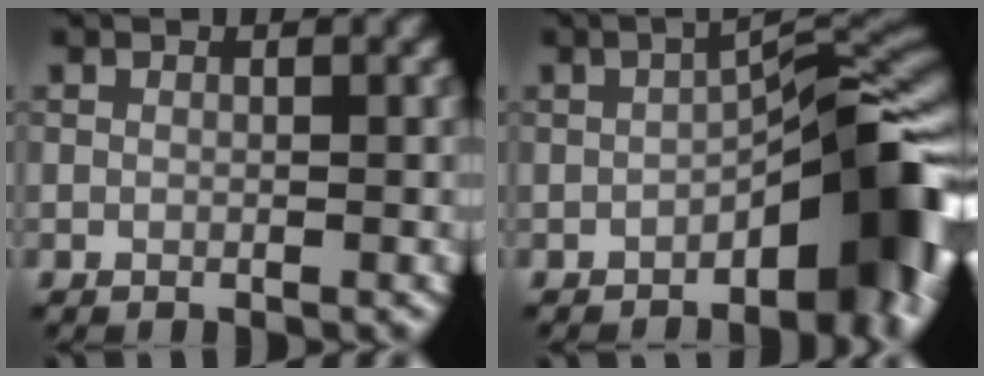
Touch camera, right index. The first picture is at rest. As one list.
[{"total": 9.1, "force": [-3.2, 3.2, 7.9], "torque": [-0.084, 0.018, -0.058]}]